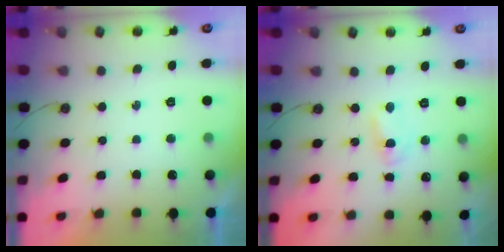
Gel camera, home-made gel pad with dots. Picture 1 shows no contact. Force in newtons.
{"total": 1.8, "press": 1.8, "slide": 0.3}